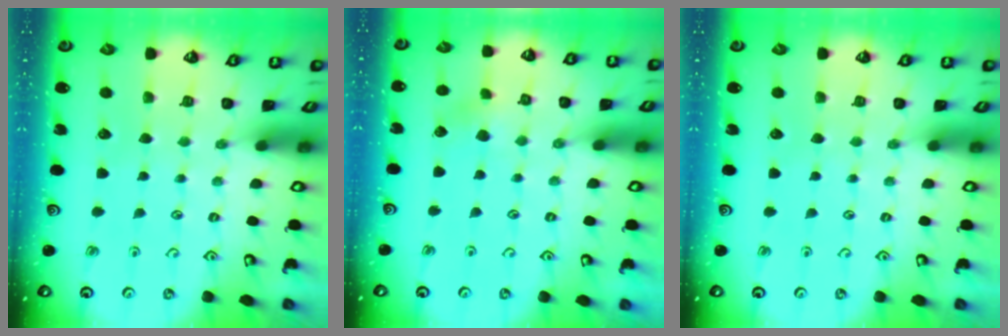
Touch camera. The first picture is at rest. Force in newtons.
{"total": 3.0, "press": 3.0, "slide": 0.3}
{"total": 0.0}